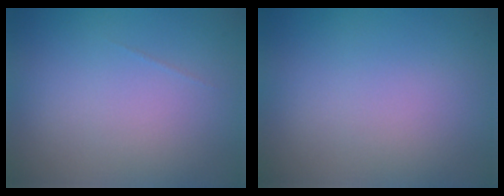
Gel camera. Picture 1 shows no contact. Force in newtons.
{"total": 0.0}